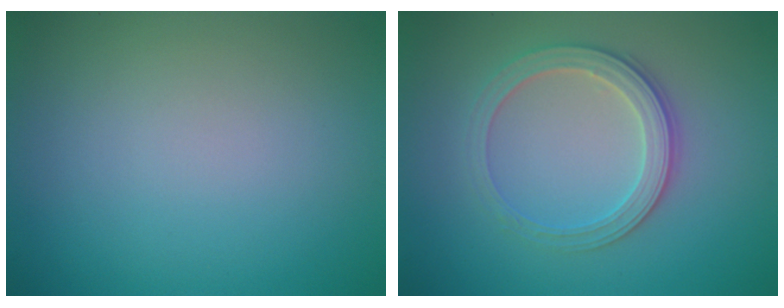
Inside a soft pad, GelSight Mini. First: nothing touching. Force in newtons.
{"total": 3.1, "press": 2.9, "slide": 1.0}